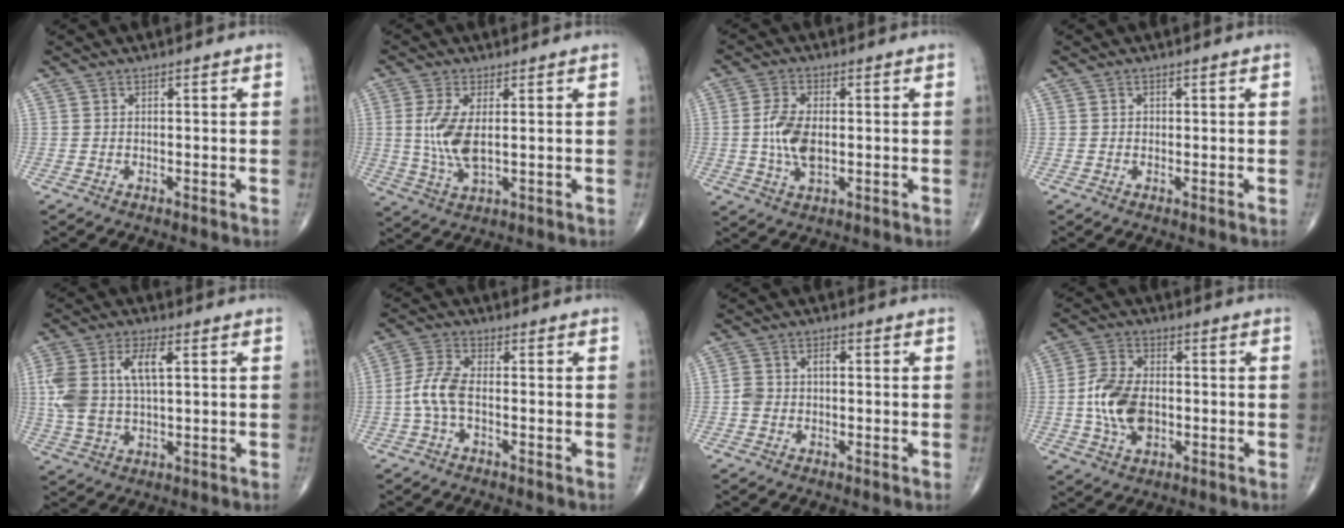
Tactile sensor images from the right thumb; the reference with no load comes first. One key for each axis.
{"total": 8.1, "fx": 0.7, "fy": 3.4, "fz": 7.3, "tx": -0.167, "ty": -0.010, "tz": 0.020}
{"total": 7.6, "fx": -0.2, "fy": 4.0, "fz": 6.5, "tx": -0.135, "ty": -0.002, "tz": -0.003}
{"total": 0.8, "fx": 0.1, "fy": 0.7, "fz": 0.3, "tx": 0.004, "ty": 0.003, "tz": -0.001}
{"total": 11.9, "fx": 2.5, "fy": 5.9, "fz": 10.0, "tx": -0.220, "ty": 0.012, "tz": 0.053}
{"total": 5.9, "fx": -1.4, "fy": 2.6, "fz": 5.1, "tx": -0.121, "ty": 0.018, "tz": -0.034}
{"total": 4.1, "fx": -0.4, "fy": 3.1, "fz": 2.7, "tx": -0.048, "ty": 0.024, "tz": -0.010}
{"total": 11.1, "fx": -1.4, "fy": 7.0, "fz": 8.5, "tx": -0.158, "ty": 0.011, "tz": -0.027}